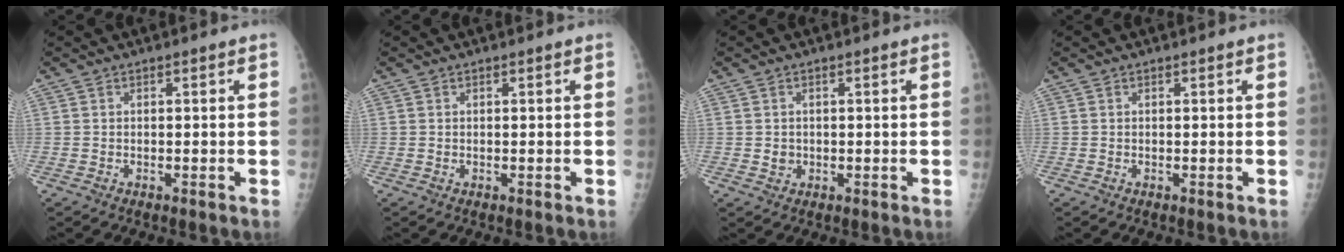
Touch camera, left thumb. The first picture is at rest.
{"total": 0.0}
{"total": 1.6, "force": [0.1, 1.5, 0.6], "torque": [-0.005, 0.001, 0.006]}
{"total": 0.0}